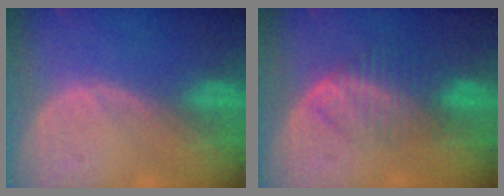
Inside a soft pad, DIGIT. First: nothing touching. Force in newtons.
{"total": 6.8, "press": 5.8, "slide": 3.5}